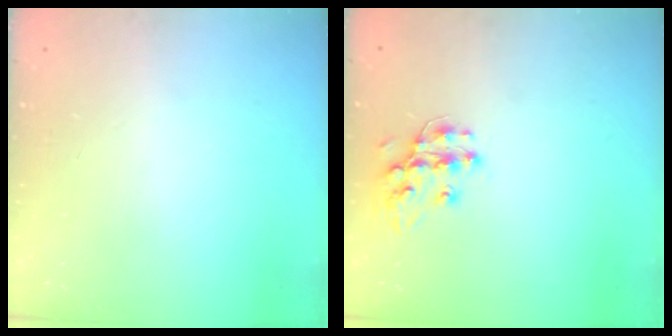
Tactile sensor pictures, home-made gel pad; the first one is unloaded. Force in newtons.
{"total": 11.3, "press": 11.3, "slide": 0.2}